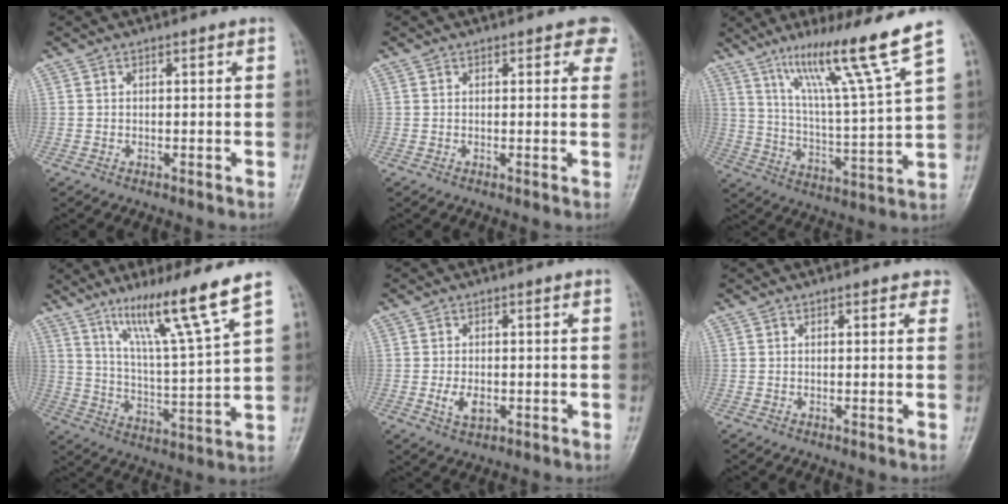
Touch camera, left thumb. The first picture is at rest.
{"total": 3.0, "force": [2.0, 1.7, 1.5], "torque": [0.013, -0.005, 0.013]}
{"total": 16.8, "force": [11.0, -1.0, 12.6], "torque": [-0.199, -0.063, 0.183]}
{"total": 14.5, "force": [9.6, -0.6, 10.8], "torque": [-0.181, -0.060, 0.168]}
{"total": 3.8, "force": [-0.9, 2.3, 2.9], "torque": [-0.052, -0.004, -0.013]}
{"total": 1.6, "force": [1.0, 1.0, 0.8], "torque": [0.009, -0.001, 0.005]}